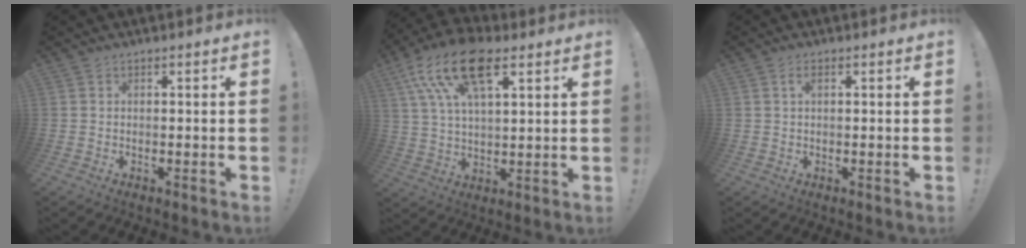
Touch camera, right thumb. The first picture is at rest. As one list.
[{"total": 17.9, "force": [9.0, 8.1, 13.2], "torque": [-0.259, -0.029, 0.154]}, {"total": 1.5, "force": [0.4, 0.5, 1.4], "torque": [-0.019, 0.001, 0.005]}]